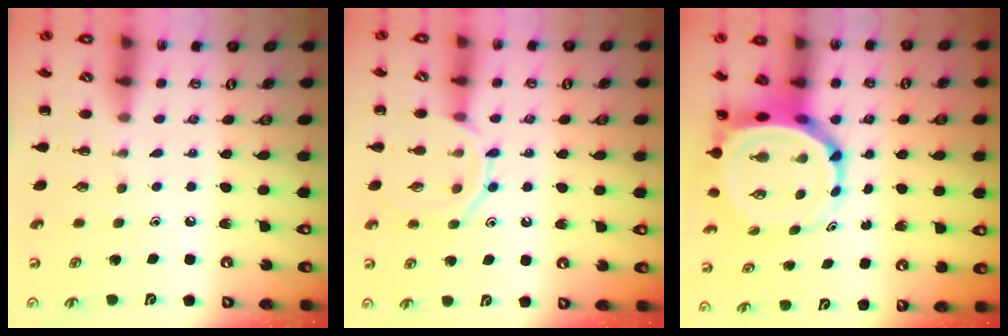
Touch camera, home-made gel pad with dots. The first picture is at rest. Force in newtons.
{"total": 9.8, "press": 9.8, "slide": 0.7}
{"total": 7.3, "press": 6.9, "slide": 2.5}